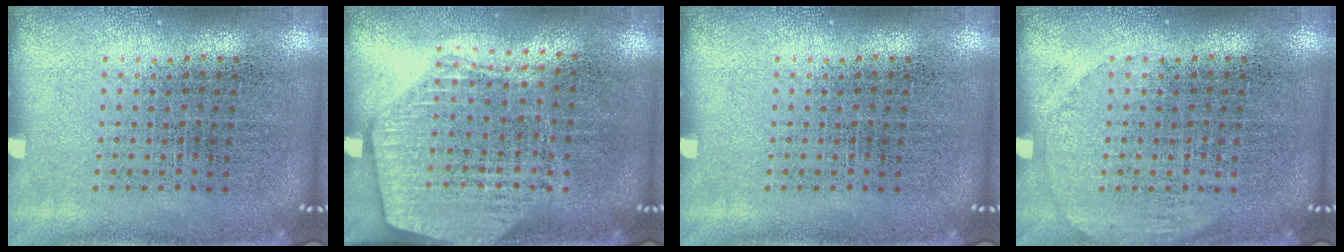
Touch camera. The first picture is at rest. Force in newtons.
{"total": 1.7, "press": 1.5, "slide": 0.7}
{"total": 0.0}
{"total": 1.0, "press": 1.0, "slide": 0.1}